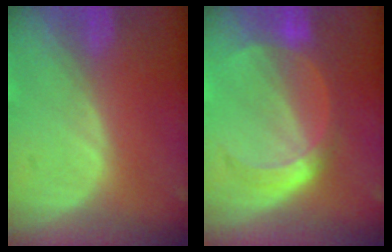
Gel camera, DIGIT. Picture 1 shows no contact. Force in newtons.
{"total": 5.7, "press": 5.4, "slide": 1.9}